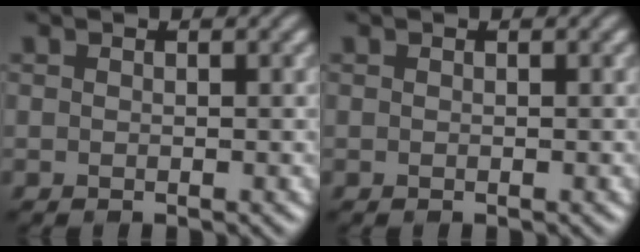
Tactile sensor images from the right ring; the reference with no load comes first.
{"total": 0.0}